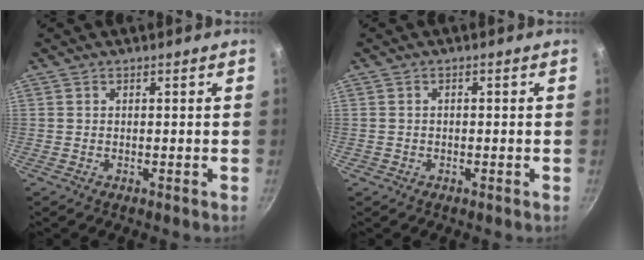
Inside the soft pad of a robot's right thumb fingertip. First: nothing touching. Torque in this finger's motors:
{"motor_torque": [-0.55, 0.33, -0.07, 0.41, -0.04]}